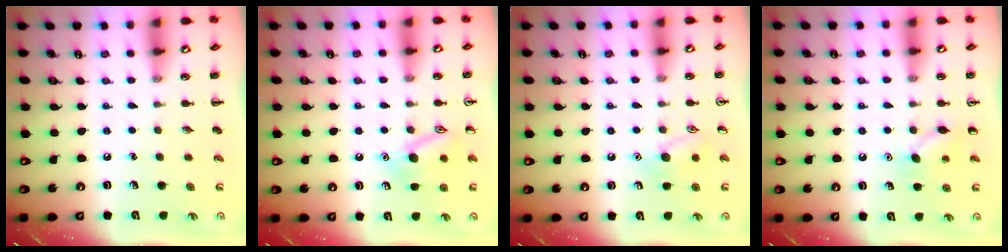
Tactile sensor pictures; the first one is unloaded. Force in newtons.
{"total": 11.7, "press": 11.7, "slide": 0.7}
{"total": 9.0, "press": 8.9, "slide": 1.2}
{"total": 6.8, "press": 6.7, "slide": 1.5}